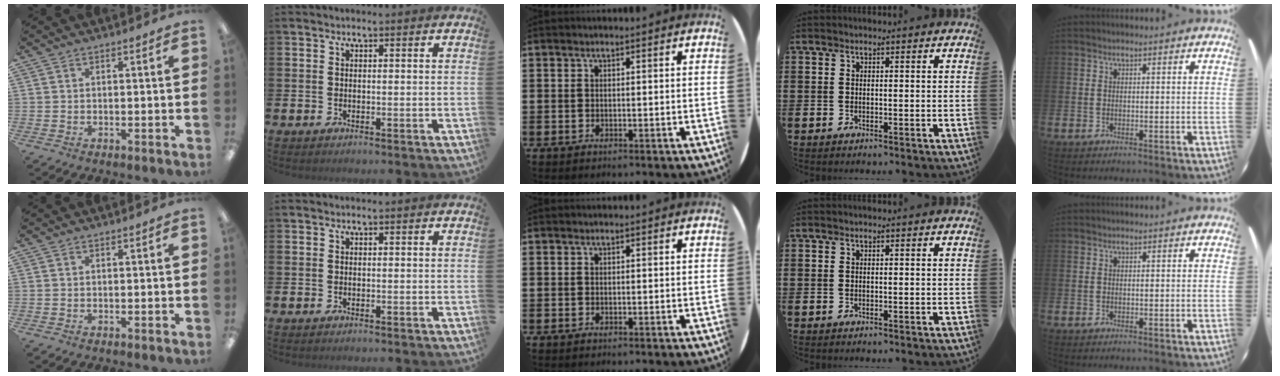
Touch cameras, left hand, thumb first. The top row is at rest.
{}